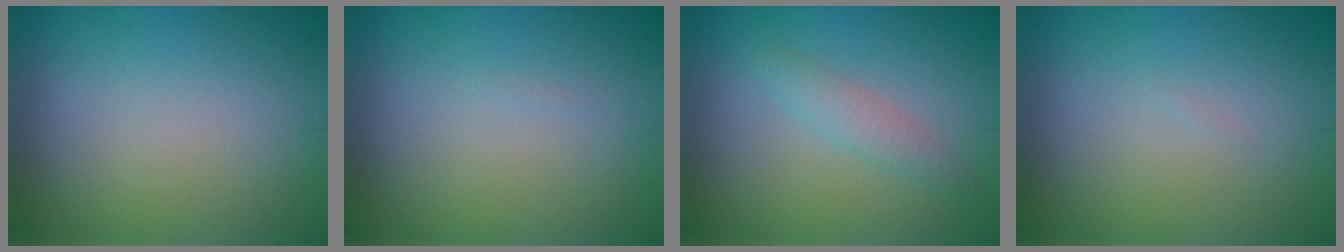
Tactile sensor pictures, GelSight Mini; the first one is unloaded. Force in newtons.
{"total": 0.0}
{"total": 1.7, "press": 1.7, "slide": 0.1}
{"total": 0.0}